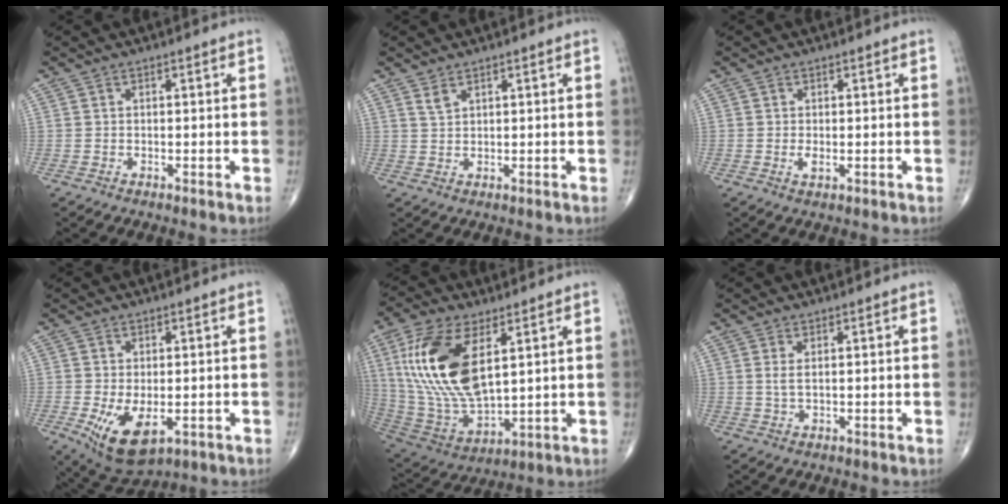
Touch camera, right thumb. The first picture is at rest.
{"total": 1.8, "force": [1.3, 0.6, 0.9], "torque": [-0.017, -0.005, 0.030]}
{"total": 1.4, "force": [-0.1, 0.6, 1.2], "torque": [-0.025, -0.005, -0.001]}
{"total": 9.3, "force": [-2.6, 4.8, 7.5], "torque": [-0.130, -0.016, -0.028]}
{"total": 20.6, "force": [6.1, 9.7, 17.1], "torque": [-0.344, -0.029, 0.123]}
{"total": 1.6, "force": [0.4, 0.4, 1.5], "torque": [-0.038, -0.002, 0.014]}